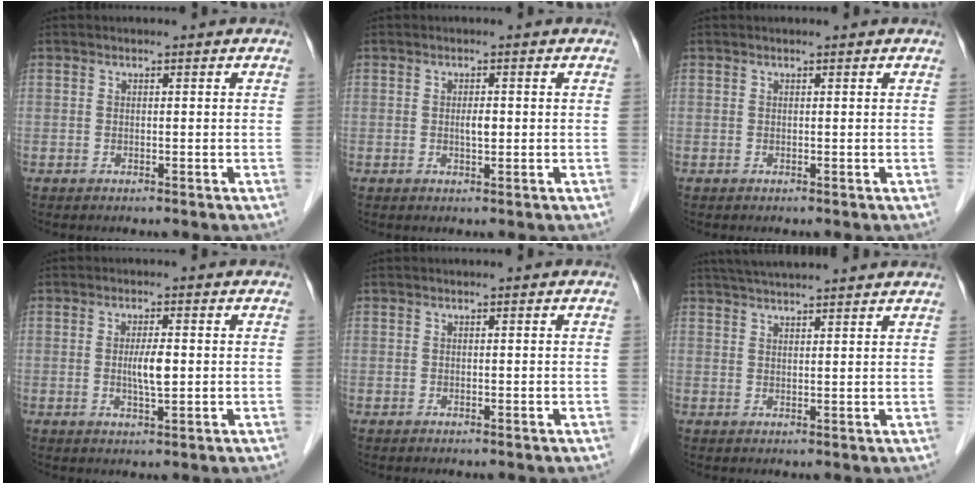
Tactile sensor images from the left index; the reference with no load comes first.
{"total": 1.6, "force": [0.0, 0.5, 1.5], "torque": [-0.027, 0.001, 0.000]}
{"total": 0.0}
{"total": 3.6, "force": [-0.1, 0.6, 3.6], "torque": [-0.068, -0.004, 0.000]}
{"total": 0.0}
{"total": 11.1, "force": [10.1, 0.0, 4.8], "torque": [-0.081, 0.034, 0.135]}